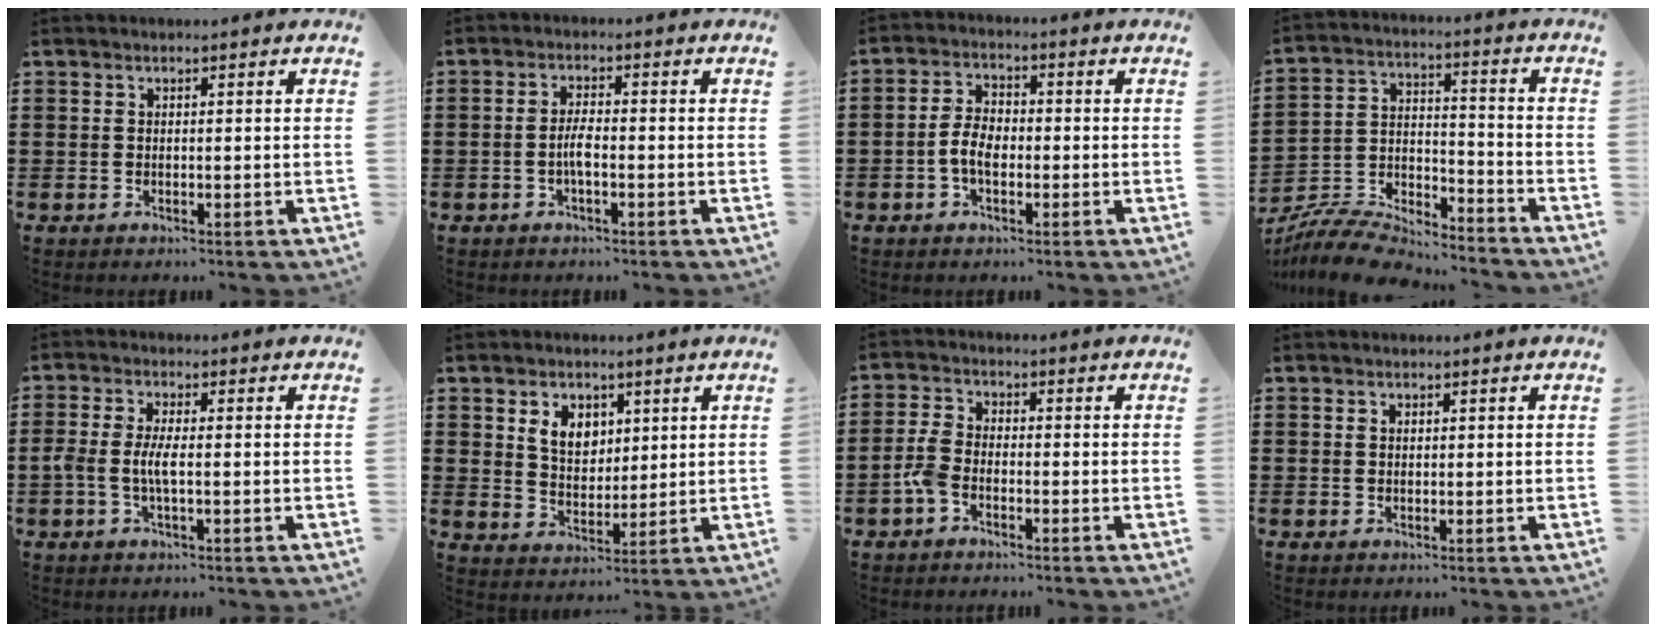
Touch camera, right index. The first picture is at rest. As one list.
[{"total": 3.0, "force": [-1.0, 0.7, 2.7], "torque": [-0.065, -0.003, -0.022]}, {"total": 4.4, "force": [-1.2, 2.4, 3.5], "torque": [-0.091, -0.003, -0.031]}, {"total": 7.4, "force": [-7.2, 1.2, 0.9], "torque": [-0.022, 0.009, -0.143]}, {"total": 3.6, "force": [-0.8, 1.0, 3.4], "torque": [-0.083, -0.005, -0.021]}, {"total": 5.4, "force": [2.6, 3.9, 2.8], "torque": [-0.061, 0.011, 0.046]}, {"total": 3.9, "force": [-2.0, 1.7, 2.8], "torque": [-0.084, -0.004, -0.048]}, {"total": 0.6, "force": [0.4, 0.3, 0.3], "torque": [-0.005, 0.002, 0.011]}]